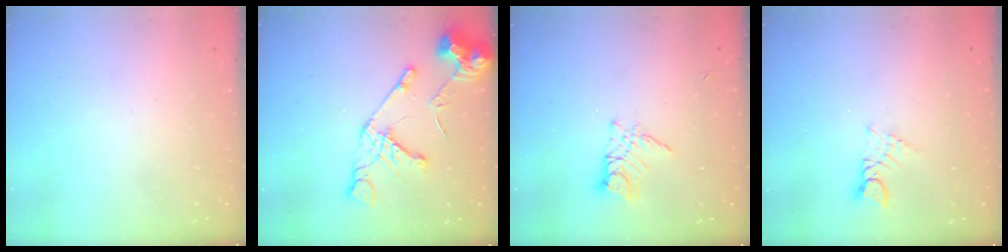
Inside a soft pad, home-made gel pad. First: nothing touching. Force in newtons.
{"total": 13.9, "press": 13.8, "slide": 1.6}
{"total": 9.1, "press": 9.0, "slide": 0.8}
{"total": 2.9, "press": 2.9, "slide": 0.3}